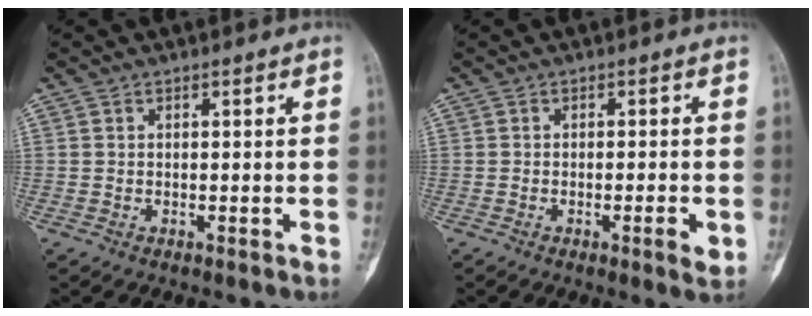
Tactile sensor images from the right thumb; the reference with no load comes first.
{"total": 3.3, "force": [-1.0, 0.7, 3.1], "torque": [-0.048, -0.003, -0.015]}